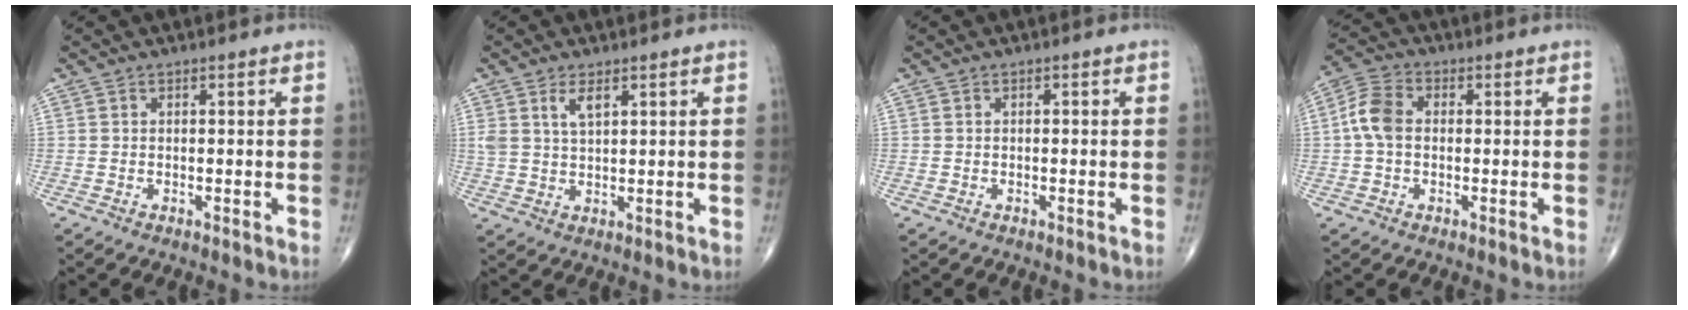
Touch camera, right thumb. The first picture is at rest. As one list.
[{"total": 3.7, "force": [2.0, 1.5, 2.8], "torque": [-0.052, -0.008, 0.043]}, {"total": 0.6, "force": [0.1, 0.2, 0.6], "torque": [-0.012, 0.000, 0.002]}, {"total": 6.5, "force": [0.1, 4.4, 4.7], "torque": [-0.098, 0.021, -0.007]}]